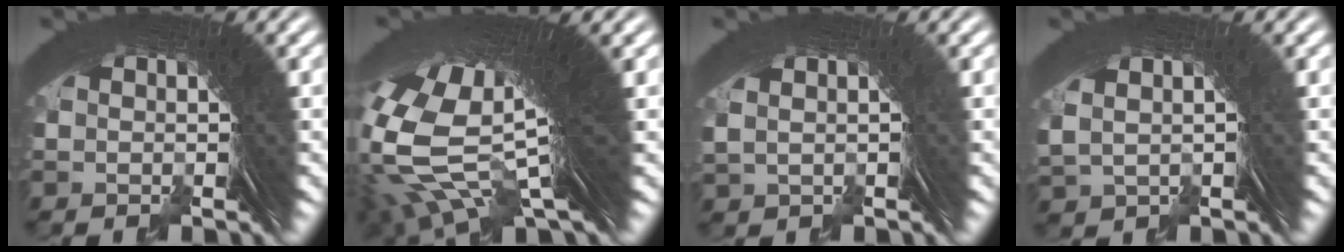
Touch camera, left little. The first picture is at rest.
{"total": 17.1, "force": [4.5, 9.1, 13.8], "torque": [-0.268, -0.012, 0.076]}
{"total": 0.5, "force": [0.1, 0.3, 0.4], "torque": [-0.007, 0.000, 0.010]}
{"total": 1.5, "force": [0.3, 1.2, 1.0], "torque": [-0.028, -0.006, 0.017]}